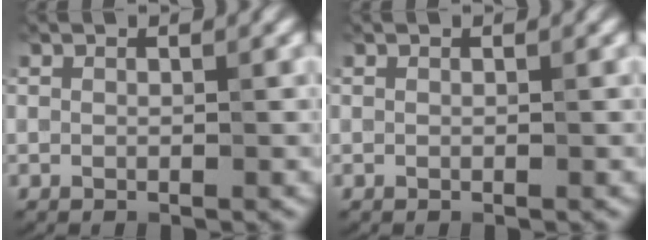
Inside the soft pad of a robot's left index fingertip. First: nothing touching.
{"total": 0.0}